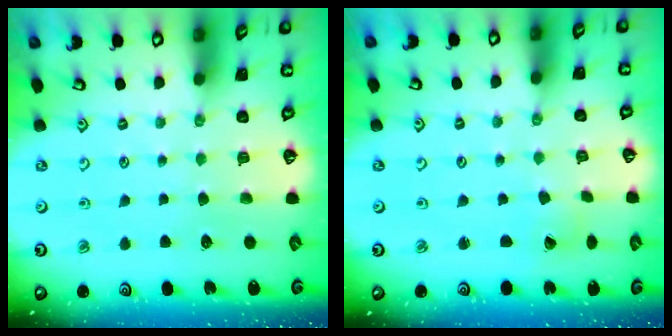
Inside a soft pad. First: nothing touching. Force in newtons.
{"total": 2.9, "press": 2.9, "slide": 0.2}